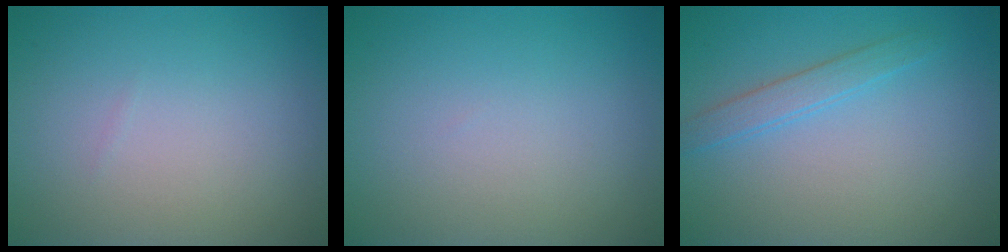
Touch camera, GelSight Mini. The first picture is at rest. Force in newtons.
{"total": 0.0}
{"total": 1.8, "press": 1.8, "slide": 0.1}